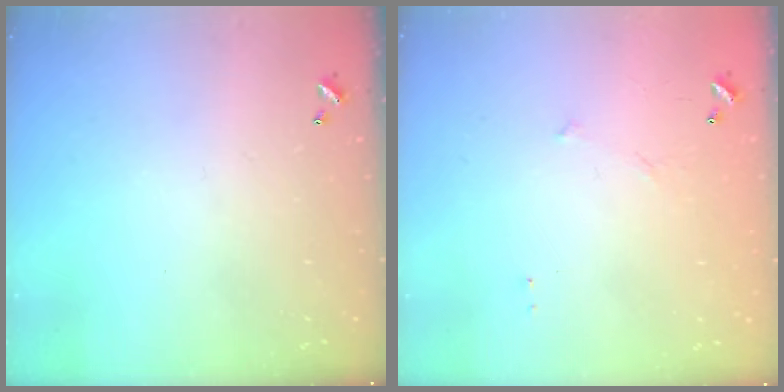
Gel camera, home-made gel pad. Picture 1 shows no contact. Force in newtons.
{"total": 7.6, "press": 7.5, "slide": 0.6}